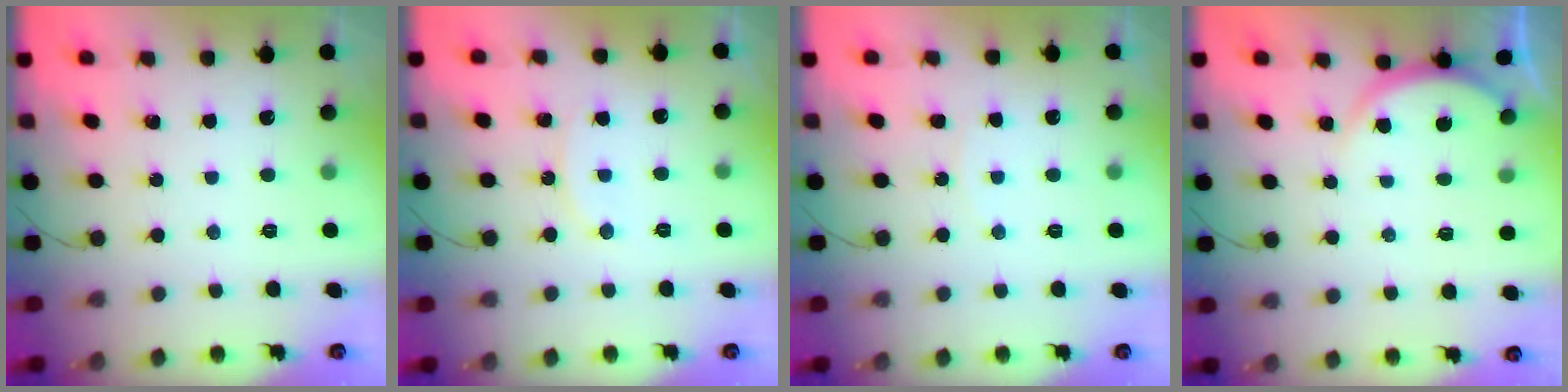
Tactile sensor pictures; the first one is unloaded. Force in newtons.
{"total": 6.3, "press": 6.3, "slide": 0.0}
{"total": 4.8, "press": 4.8, "slide": 0.6}
{"total": 5.2, "press": 5.1, "slide": 0.5}